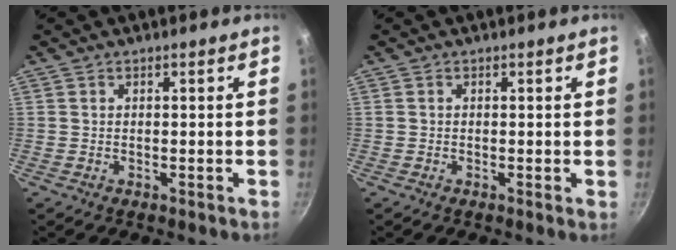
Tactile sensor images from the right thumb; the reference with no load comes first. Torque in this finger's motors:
{"motor_torque": [0.01, -0.09, 0.07, 0.03, -0.04]}